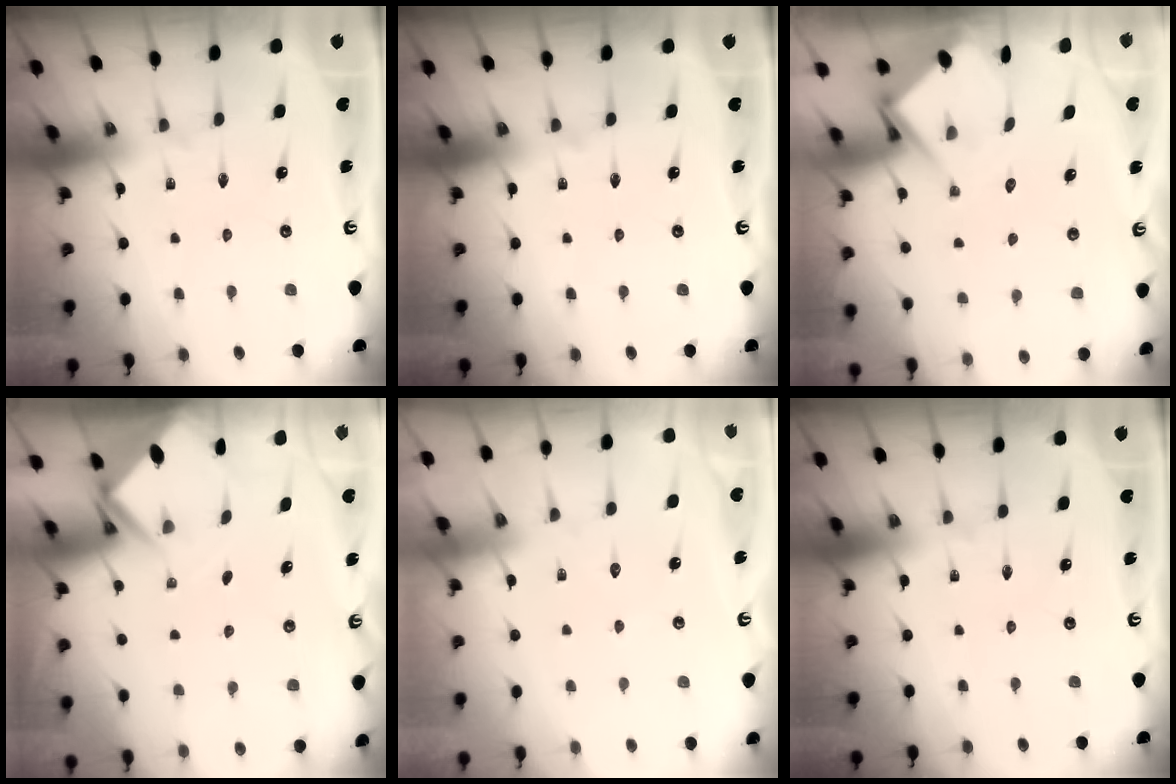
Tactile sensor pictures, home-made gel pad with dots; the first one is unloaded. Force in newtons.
{"total": 0.0}
{"total": 6.8, "press": 6.8, "slide": 0.5}
{"total": 2.6, "press": 2.6, "slide": 0.2}
{"total": 5.3, "press": 5.2, "slide": 0.6}
{"total": 0.0}